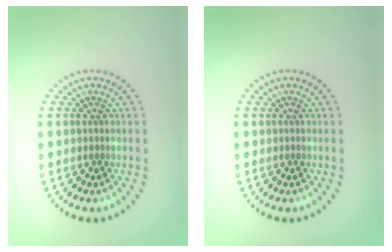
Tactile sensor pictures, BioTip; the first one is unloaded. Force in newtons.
{"total": 0.0}